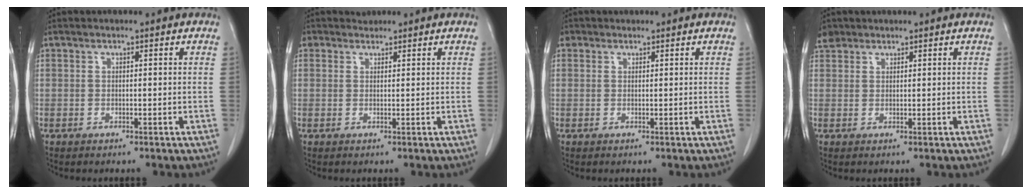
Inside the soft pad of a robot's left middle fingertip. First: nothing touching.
{"total": 1.3, "force": [1.1, 0.8, -0.2], "torque": [0.003, 0.008, 0.015]}
{"total": 1.1, "force": [0.7, 0.8, 0.0], "torque": [0.004, 0.004, 0.009]}
{"total": 1.9, "force": [1.6, 1.0, 0.0], "torque": [-0.002, 0.009, 0.029]}